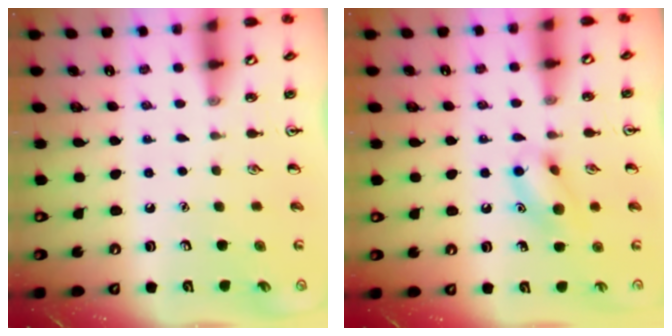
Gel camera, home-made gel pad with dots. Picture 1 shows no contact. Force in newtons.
{"total": 10.9, "press": 10.7, "slide": 1.8}